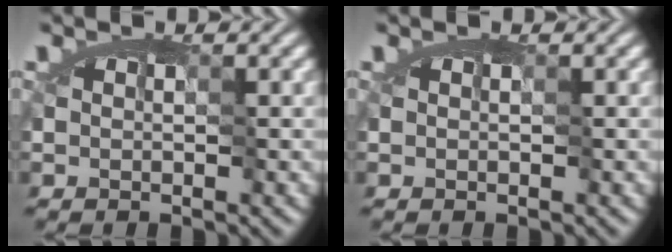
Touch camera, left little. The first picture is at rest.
{"total": 0.0}